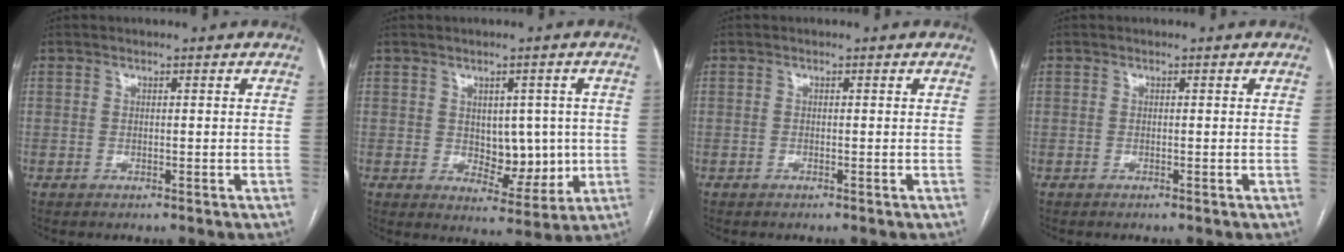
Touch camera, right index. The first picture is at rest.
{"total": 7.1, "force": [0.2, 4.2, 5.7], "torque": [-0.070, 0.002, 0.018]}
{"total": 0.0}
{"total": 0.0}